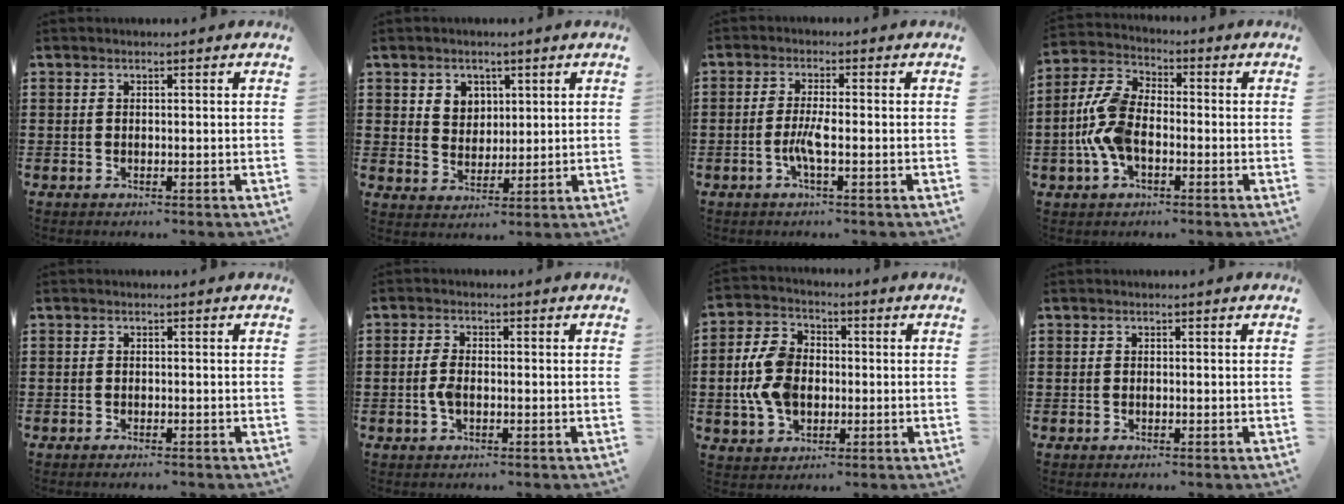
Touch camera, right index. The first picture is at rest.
{"total": 3.8, "force": [2.0, 3.3, 0.5], "torque": [-0.018, 0.009, 0.034]}
{"total": 3.4, "force": [-1.2, 0.4, 3.2], "torque": [-0.076, -0.009, -0.030]}
{"total": 8.5, "force": [-1.6, 4.9, 6.8], "torque": [-0.176, -0.003, -0.040]}
{"total": 0.6, "force": [-0.6, 0.0, 0.1], "torque": [-0.003, -0.001, -0.012]}
{"total": 2.6, "force": [-0.6, 1.2, 2.3], "torque": [-0.065, -0.009, -0.017]}
{"total": 8.6, "force": [-0.8, 6.2, 5.8], "torque": [-0.147, 0.007, -0.019]}
{"total": 0.0}